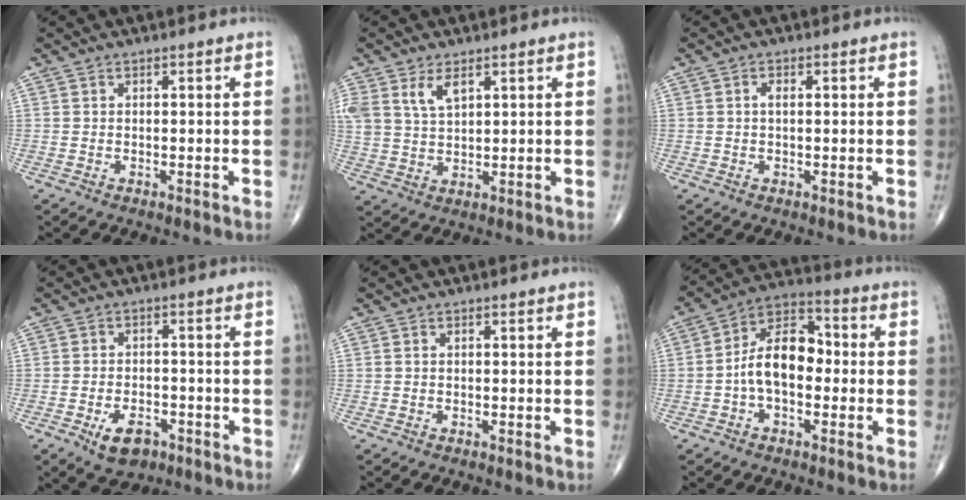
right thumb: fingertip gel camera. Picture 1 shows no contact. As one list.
[{"total": 6.7, "force": [3.4, 3.6, 4.5], "torque": [-0.085, -0.008, 0.076]}, {"total": 1.7, "force": [0.3, 0.8, 1.4], "torque": [-0.028, 0.005, 0.006]}, {"total": 6.5, "force": [-3.3, 3.9, 4.0], "torque": [-0.054, 0.015, -0.050]}, {"total": 0.0}, {"total": 11.7, "force": [-1.2, 7.0, 9.3], "torque": [-0.147, 0.041, -0.034]}]